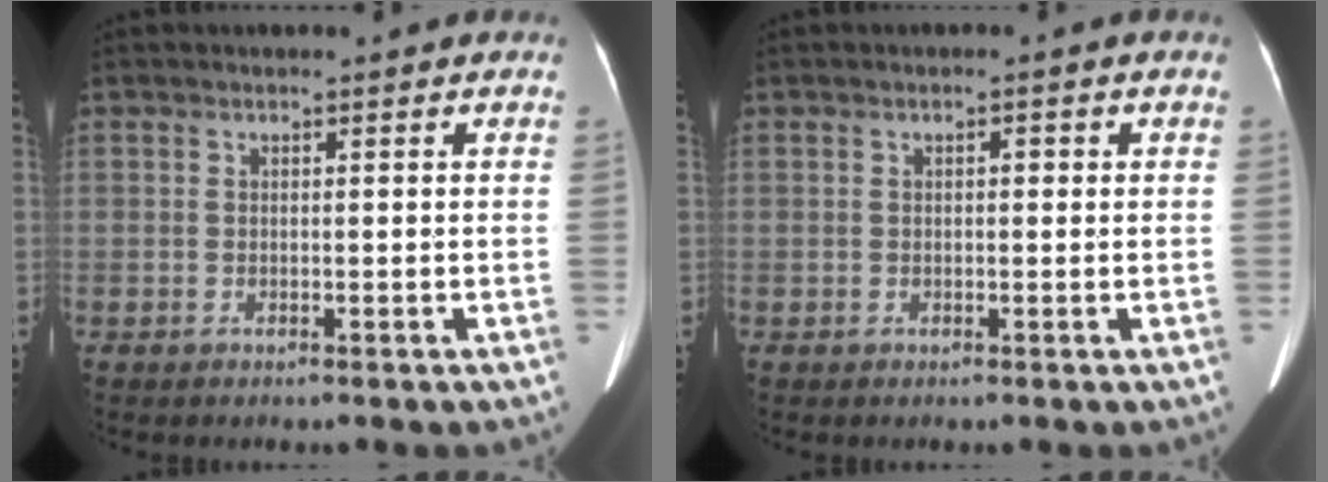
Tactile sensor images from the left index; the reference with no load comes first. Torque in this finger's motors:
{"motor_torque": [-0.10, 0.09, 0.01, 0.00]}